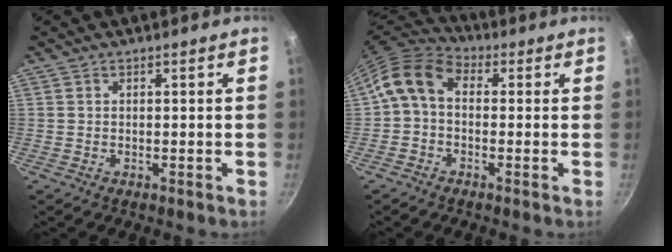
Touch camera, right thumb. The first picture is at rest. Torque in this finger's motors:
{"motor_torque": [0.79, 1.88, 0.57, -0.91, 0.12]}